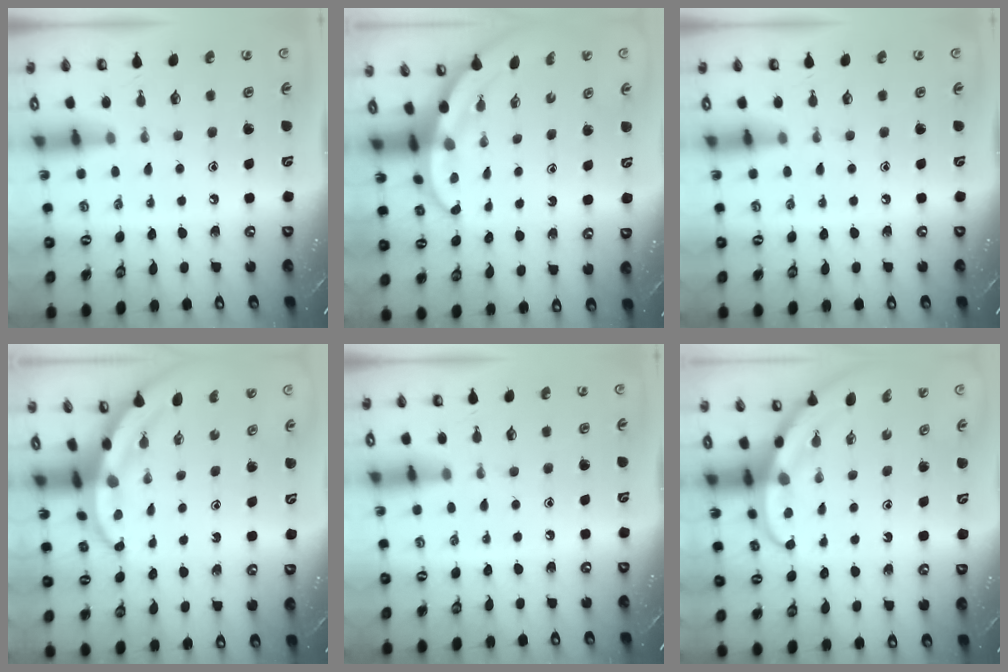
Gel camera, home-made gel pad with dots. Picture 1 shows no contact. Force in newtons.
{"total": 3.3, "press": 3.3, "slide": 0.1}
{"total": 0.0}
{"total": 3.8, "press": 3.7, "slide": 0.4}
{"total": 0.0}
{"total": 3.5, "press": 3.5, "slide": 0.3}